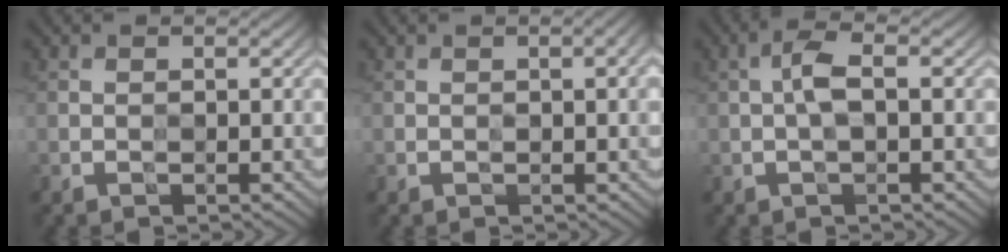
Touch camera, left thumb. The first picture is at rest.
{"total": 2.6, "force": [0.3, 0.5, 2.5], "torque": [-0.034, 0.005, 0.003]}
{"total": 2.7, "force": [0.2, 0.7, 2.6], "torque": [-0.059, 0.010, -0.003]}